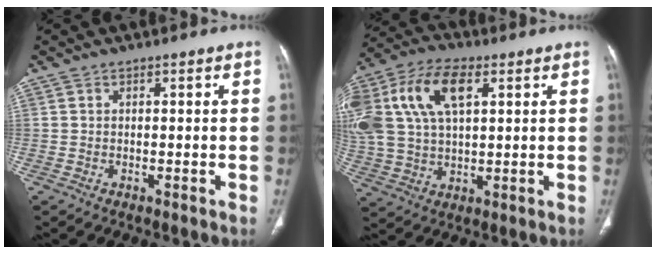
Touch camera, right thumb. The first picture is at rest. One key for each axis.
{"total": 20.3, "fx": 6.5, "fy": 11.4, "fz": 15.4, "tx": -0.347, "ty": 0.021, "tz": 0.121}